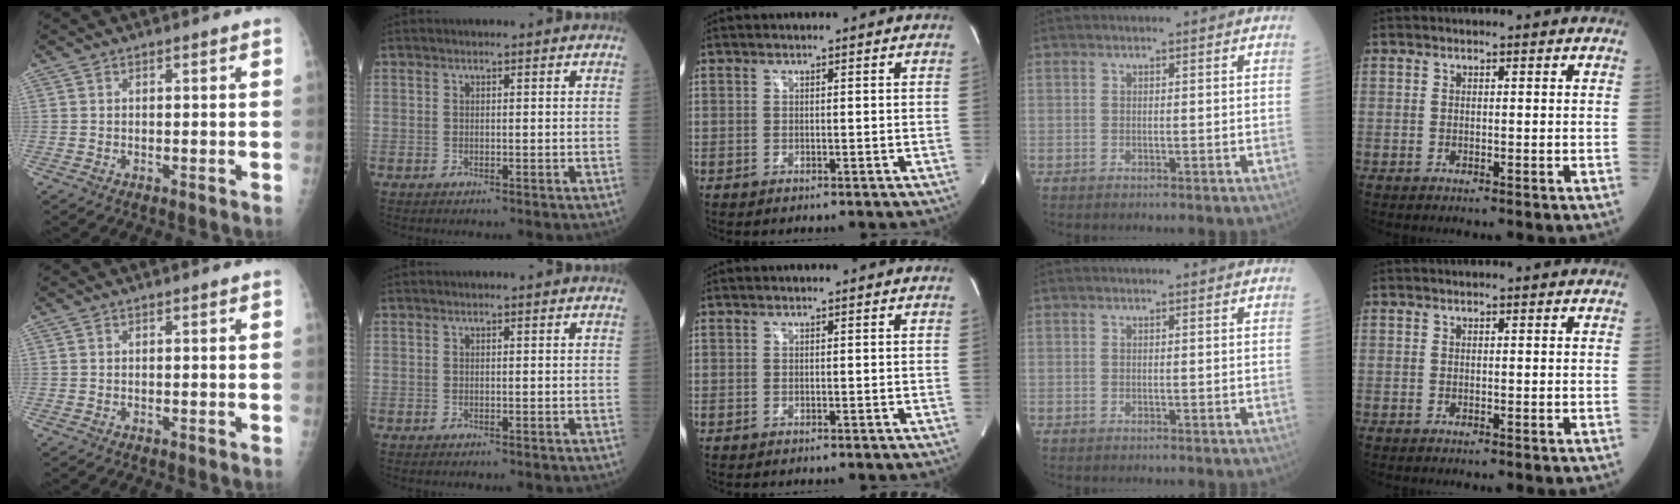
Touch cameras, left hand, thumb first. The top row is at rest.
{}